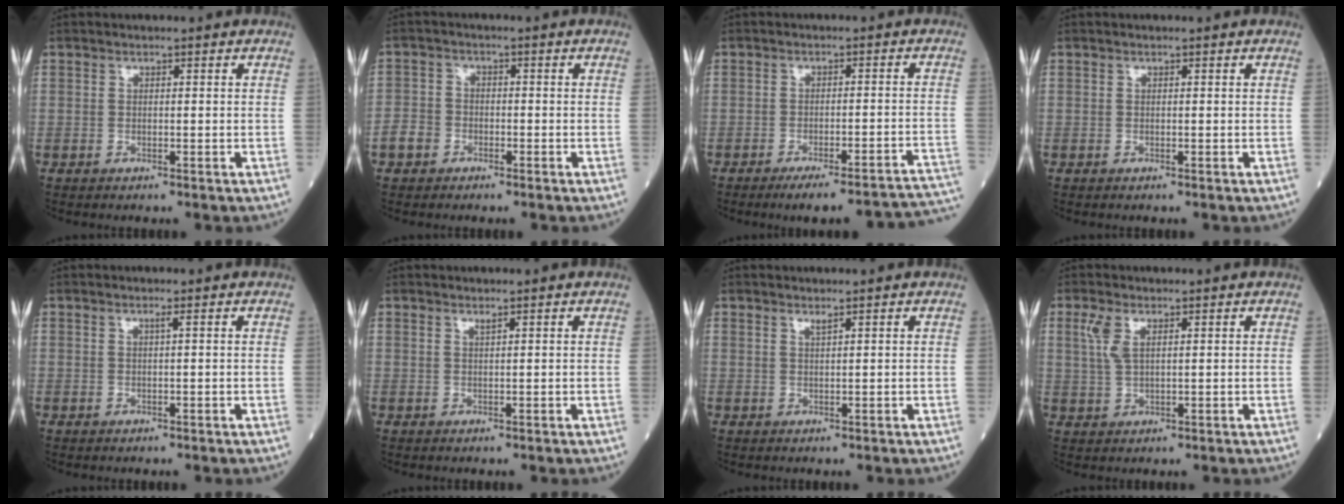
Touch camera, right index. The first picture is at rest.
{"total": 3.3, "force": [-1.8, 2.5, 1.0], "torque": [-0.024, 0.010, -0.039]}
{"total": 16.4, "force": [-15.1, 0.3, 6.4], "torque": [-0.014, 0.012, -0.183]}
{"total": 0.0}
{"total": 0.6, "force": [0.2, -0.2, 0.5], "torque": [-0.014, -0.002, 0.007]}
{"total": 0.7, "force": [0.6, -0.1, 0.3], "torque": [-0.011, -0.006, 0.013]}
{"total": 0.9, "force": [0.8, -0.2, 0.4], "torque": [-0.011, -0.006, 0.015]}
{"total": 3.5, "force": [1.6, 1.3, 2.9], "torque": [-0.073, 0.009, 0.040]}